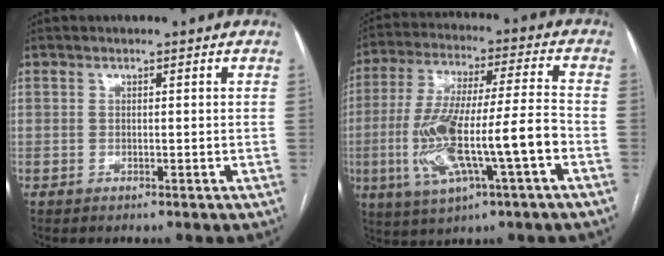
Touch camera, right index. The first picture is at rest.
{"total": 16.5, "force": [-4.7, 1.6, 15.7], "torque": [-0.312, 0.004, -0.078]}